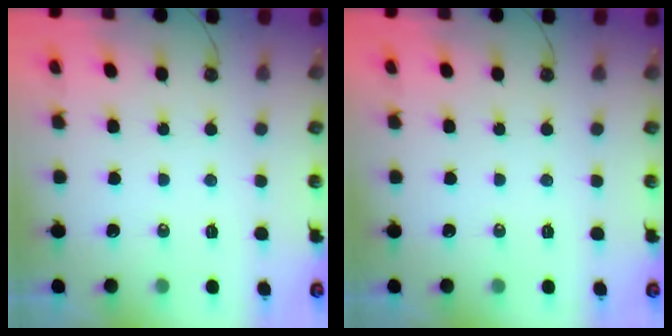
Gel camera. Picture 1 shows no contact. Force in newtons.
{"total": 0.0}